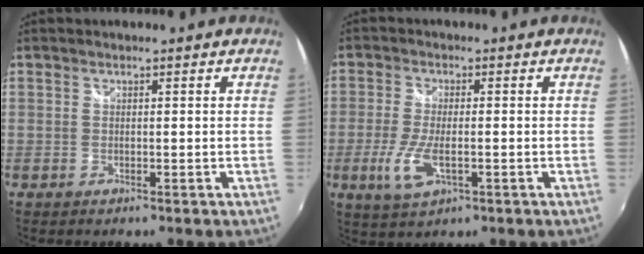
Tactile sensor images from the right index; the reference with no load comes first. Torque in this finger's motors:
{"motor_torque": [0.17, -0.01, 0.20, 0.09]}